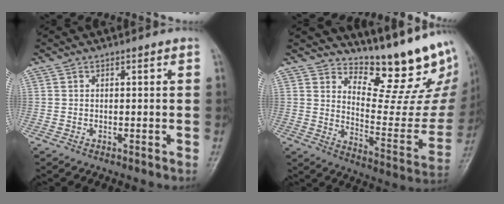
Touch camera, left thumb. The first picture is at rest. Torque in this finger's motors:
{"motor_torque": [0.98, -0.81, -0.42, -0.54, 0.13]}